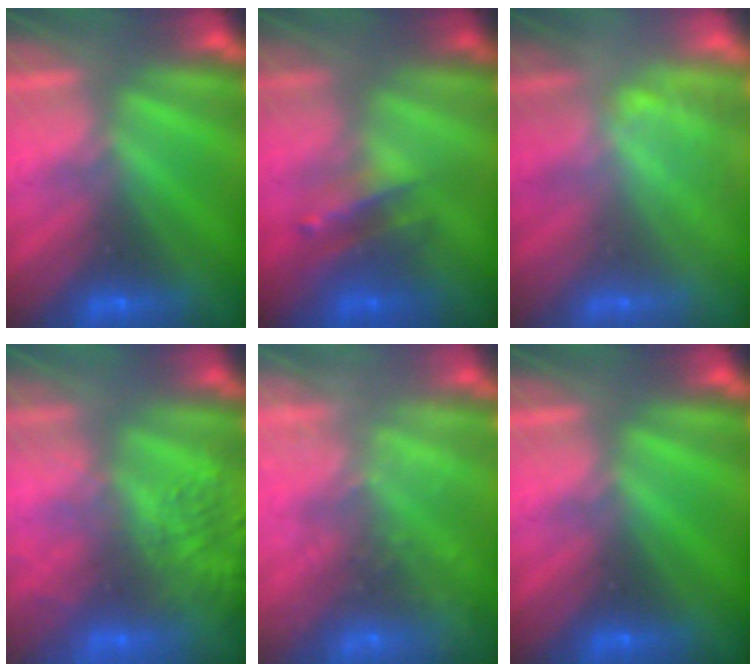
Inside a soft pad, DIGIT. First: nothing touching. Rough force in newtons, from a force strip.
{"total": 2.5}
{"total": 1.5}
{"total": 9.6}
{"total": 7.0}
{"total": 0.0}